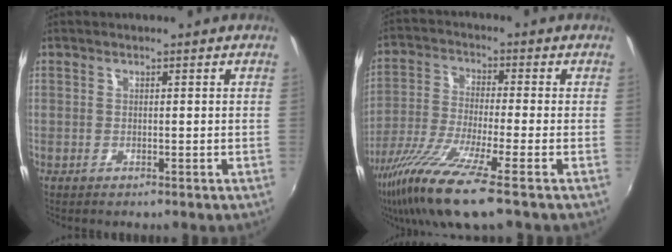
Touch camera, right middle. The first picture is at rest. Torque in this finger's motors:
{"motor_torque": [1.25, -0.89, 0.62, 0.21]}